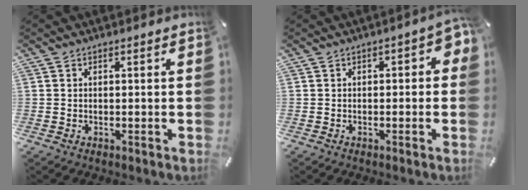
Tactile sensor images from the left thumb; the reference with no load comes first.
{"total": 3.0, "force": [-0.8, 1.7, 2.3], "torque": [-0.033, 0.009, -0.018]}